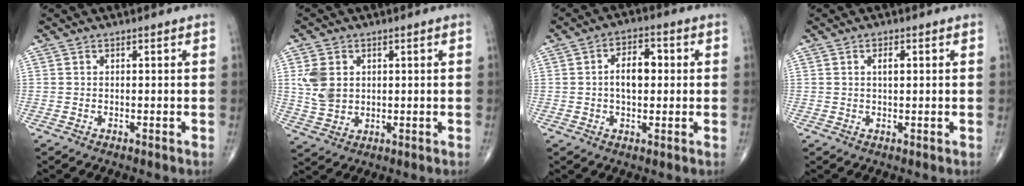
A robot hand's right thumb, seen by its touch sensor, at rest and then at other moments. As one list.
[{"total": 7.0, "force": [1.5, 5.4, 4.2], "torque": [-0.073, -0.005, 0.038]}, {"total": 7.3, "force": [0.5, 4.2, 5.9], "torque": [-0.085, 0.014, 0.002]}, {"total": 2.1, "force": [0.6, 0.9, 1.8], "torque": [-0.032, 0.000, 0.010]}]